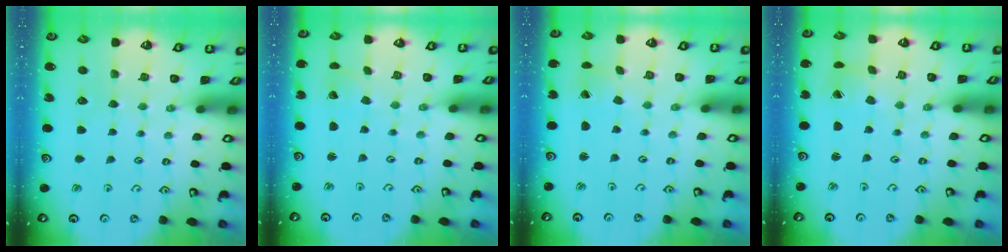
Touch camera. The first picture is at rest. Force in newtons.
{"total": 1.9, "press": 1.9, "slide": 0.1}
{"total": 1.1, "press": 1.1, "slide": 0.0}
{"total": 2.5, "press": 2.4, "slide": 0.4}